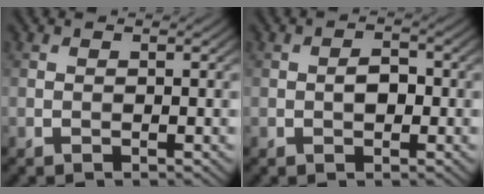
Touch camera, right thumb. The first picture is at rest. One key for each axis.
{"total": 2.1, "fx": -0.3, "fy": 1.4, "fz": 1.6, "tx": -0.028, "ty": 0.002, "tz": -0.009}